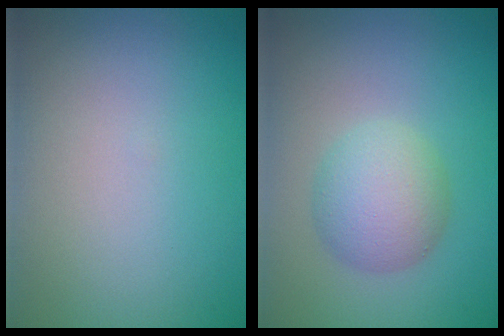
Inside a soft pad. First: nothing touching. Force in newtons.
{"total": 4.4, "press": 4.4, "slide": 0.2}